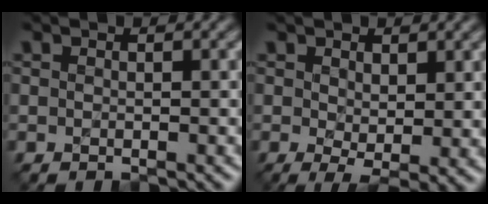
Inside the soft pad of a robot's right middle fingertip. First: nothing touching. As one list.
[{"total": 2.5, "force": [0.4, 1.0, 2.2], "torque": [-0.040, -0.009, 0.011]}]